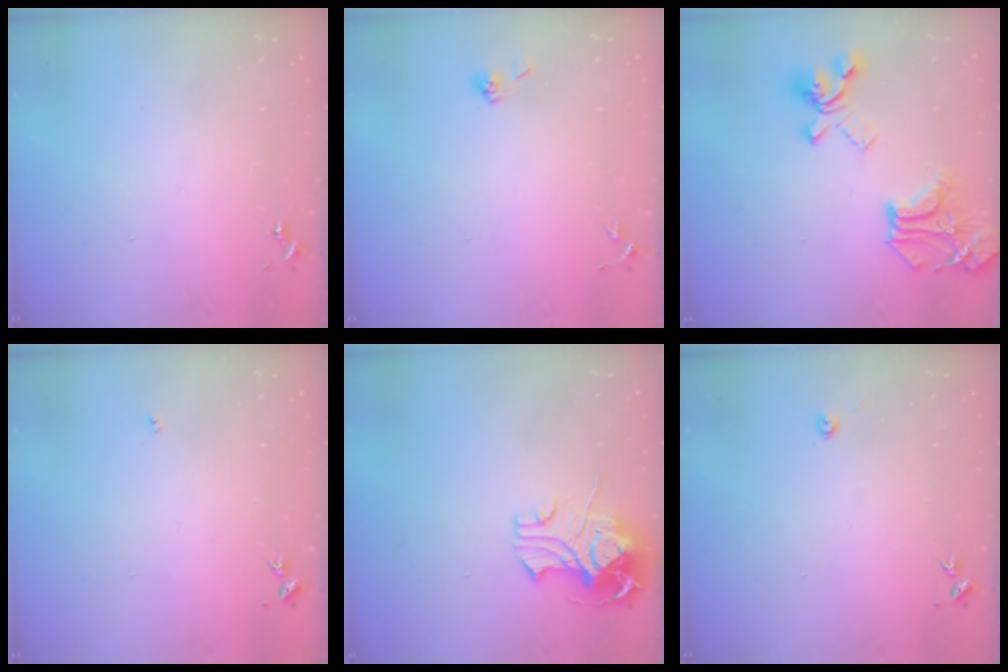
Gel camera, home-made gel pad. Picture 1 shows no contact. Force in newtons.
{"total": 3.8, "press": 3.4, "slide": 1.7}
{"total": 20.8, "press": 20.7, "slide": 1.6}
{"total": 3.0, "press": 3.0, "slide": 0.4}
{"total": 10.7, "press": 10.6, "slide": 1.8}
{"total": 2.2, "press": 2.2, "slide": 0.3}